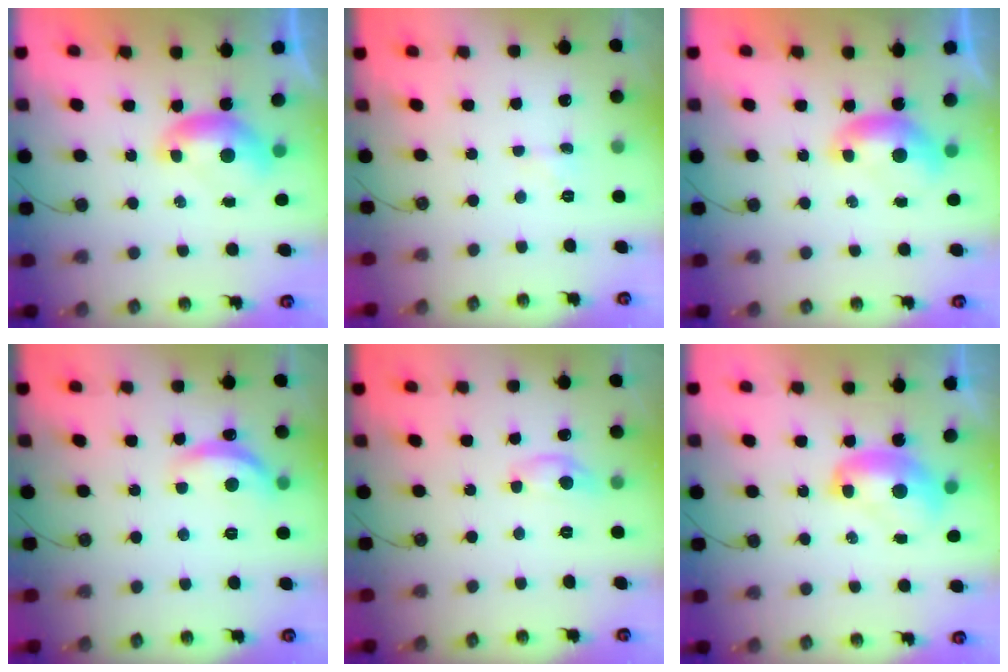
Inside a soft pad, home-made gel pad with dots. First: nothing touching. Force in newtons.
{"total": 0.0}
{"total": 0.0}
{"total": 7.0, "press": 7.0, "slide": 0.4}
{"total": 1.4, "press": 1.4, "slide": 0.2}
{"total": 2.4, "press": 2.4, "slide": 0.3}